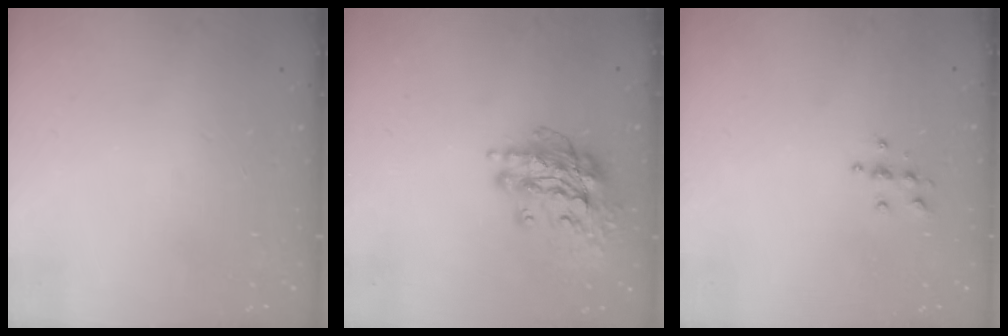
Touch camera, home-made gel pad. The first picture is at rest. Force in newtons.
{"total": 16.7, "press": 16.7, "slide": 1.6}
{"total": 4.7, "press": 4.7, "slide": 0.6}